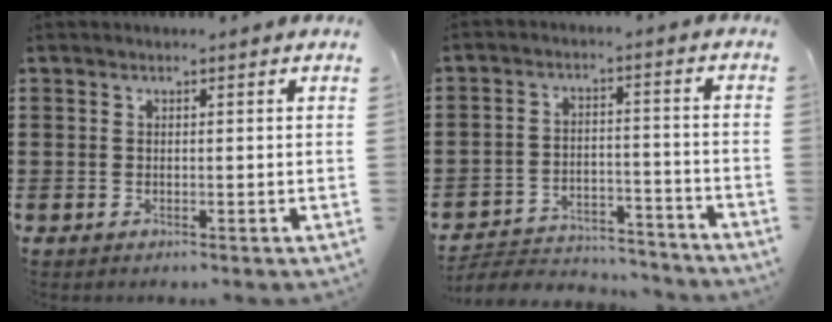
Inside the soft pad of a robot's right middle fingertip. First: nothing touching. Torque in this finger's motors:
{"motor_torque": [1.13, -0.17, -0.02, 0.00]}